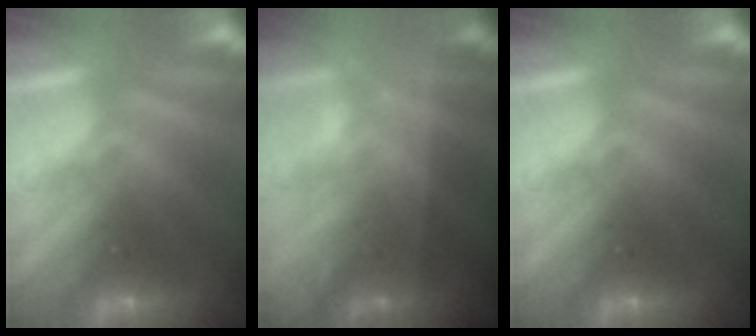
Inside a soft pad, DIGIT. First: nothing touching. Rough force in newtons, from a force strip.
{"total": 1.7}
{"total": 0.0}